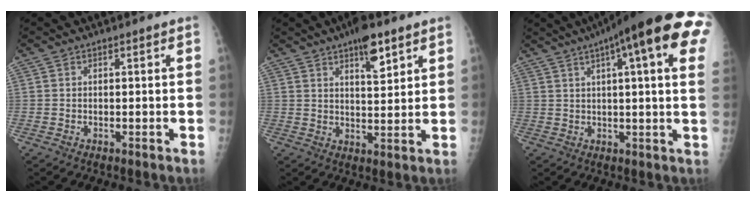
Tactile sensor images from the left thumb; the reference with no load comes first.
{"total": 7.4, "force": [4.5, 2.4, 5.3], "torque": [-0.068, -0.024, 0.068]}
{"total": 21.8, "force": [9.7, 4.1, 19.1], "torque": [-0.257, 0.021, 0.119]}